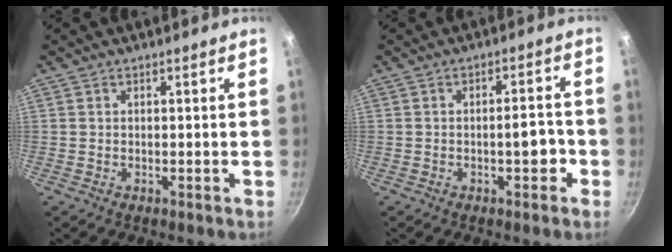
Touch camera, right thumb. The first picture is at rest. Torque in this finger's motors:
{"motor_torque": [2.52, 2.49, 1.24, -1.11, 0.45]}